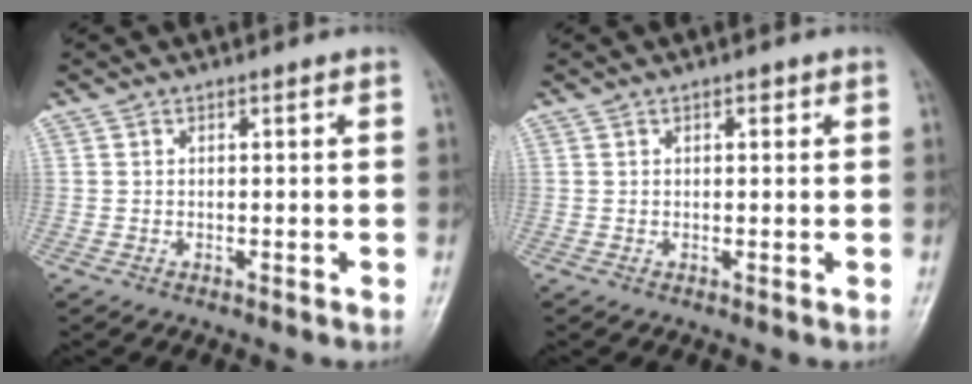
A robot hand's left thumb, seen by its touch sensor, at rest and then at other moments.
{"total": 1.4, "force": [0.7, 0.7, 1.0], "torque": [-0.010, 0.001, 0.007]}